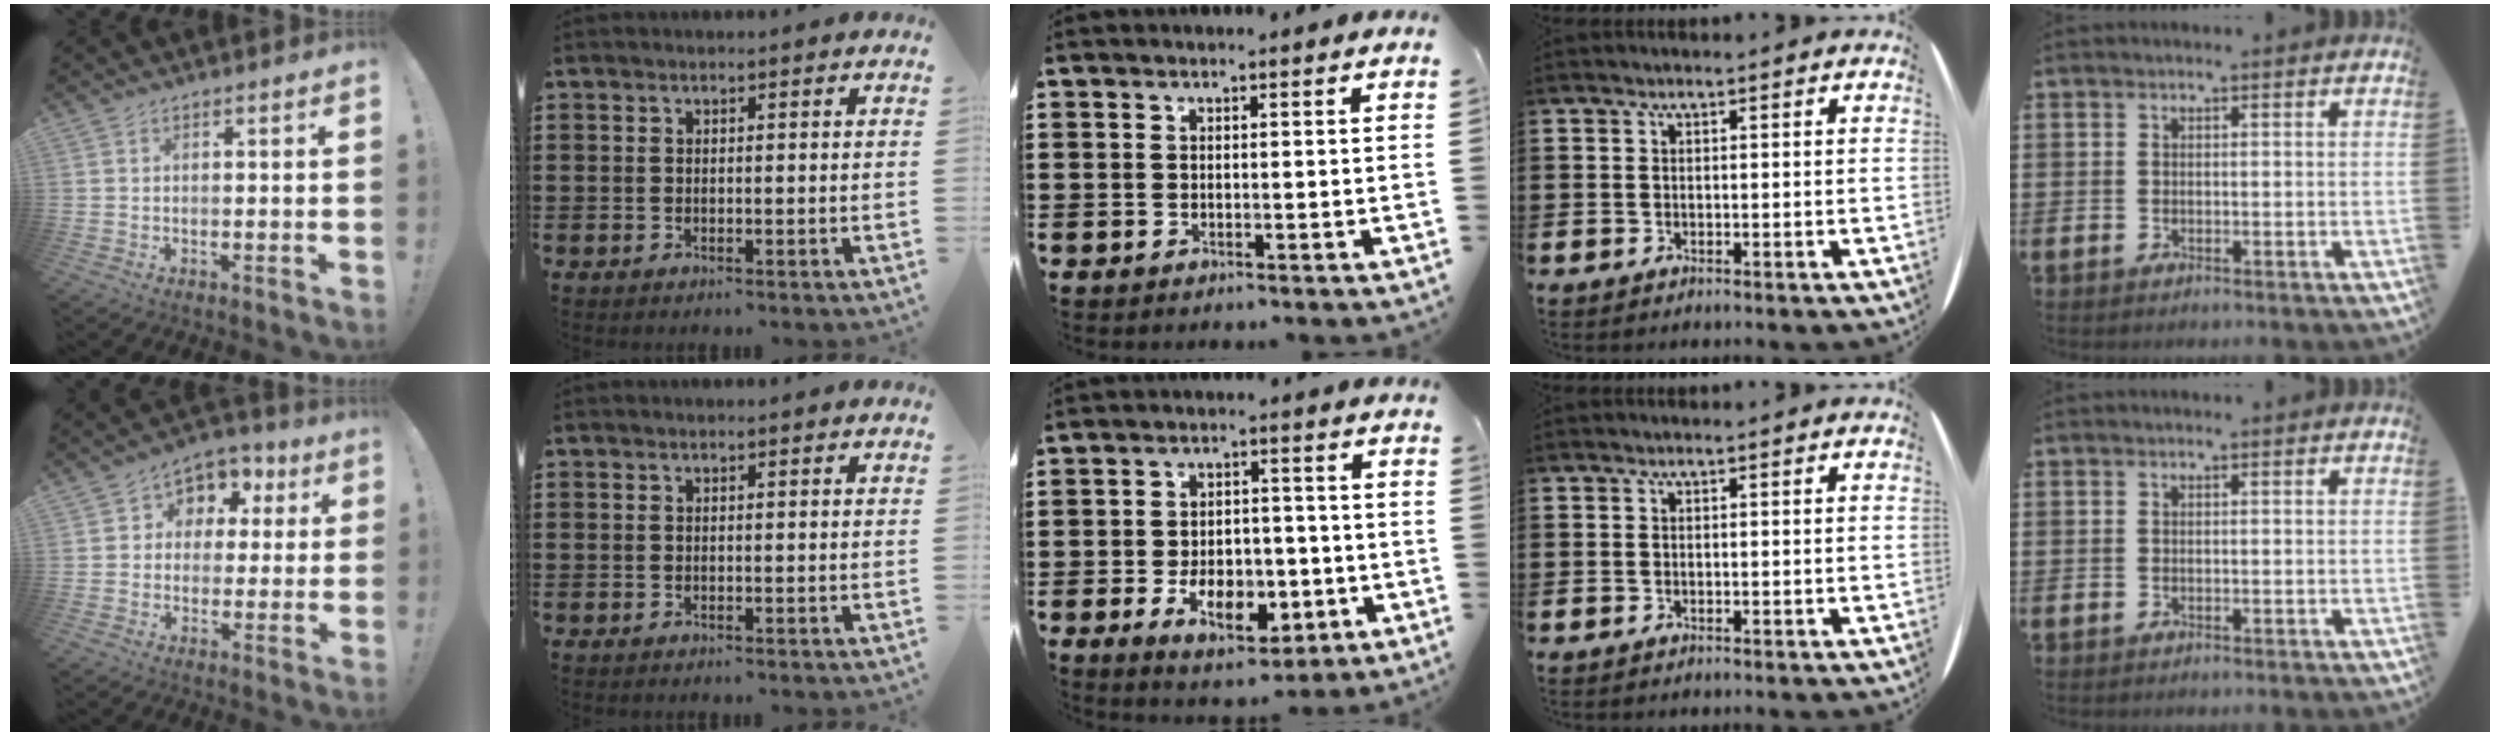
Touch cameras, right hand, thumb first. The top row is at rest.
{"thumb": {"total": 7.4, "force": [0.8, 6.8, 2.8], "torque": [-0.033, 0.001, 0.018]}, "middle": {"total": 7.8, "force": [-3.2, 4.4, 5.5], "torque": [-0.073, 0.004, -0.060]}}